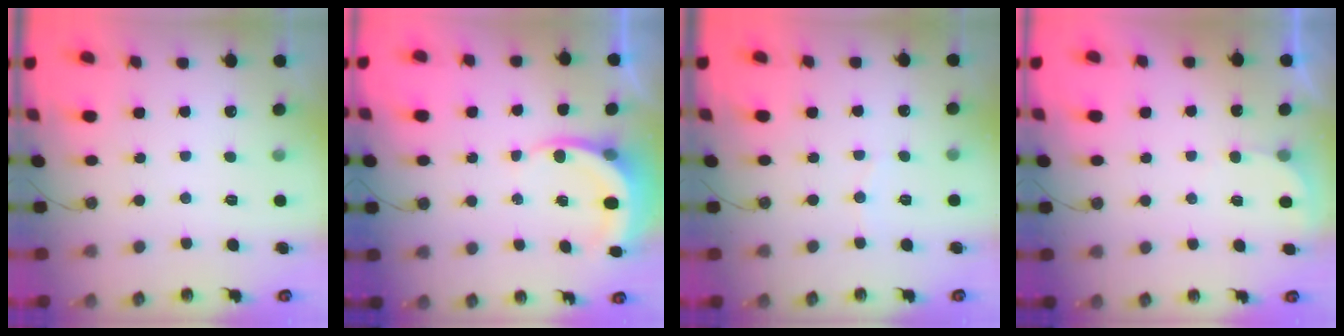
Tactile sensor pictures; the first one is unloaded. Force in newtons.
{"total": 4.9, "press": 4.9, "slide": 0.1}
{"total": 3.0, "press": 3.0, "slide": 0.3}
{"total": 1.4, "press": 1.4, "slide": 0.1}